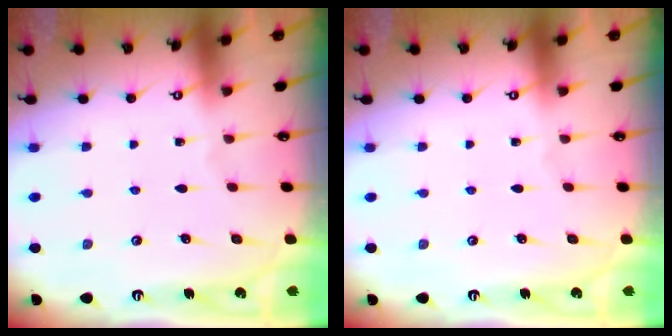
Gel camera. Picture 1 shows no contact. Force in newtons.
{"total": 0.0}